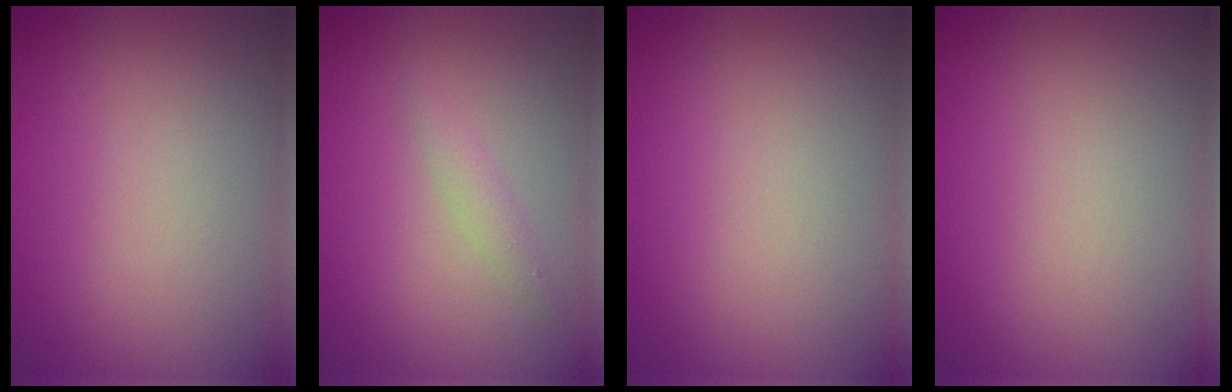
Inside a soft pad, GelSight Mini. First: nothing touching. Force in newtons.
{"total": 1.1, "press": 1.1, "slide": 0.0}
{"total": 0.0}
{"total": 0.0}